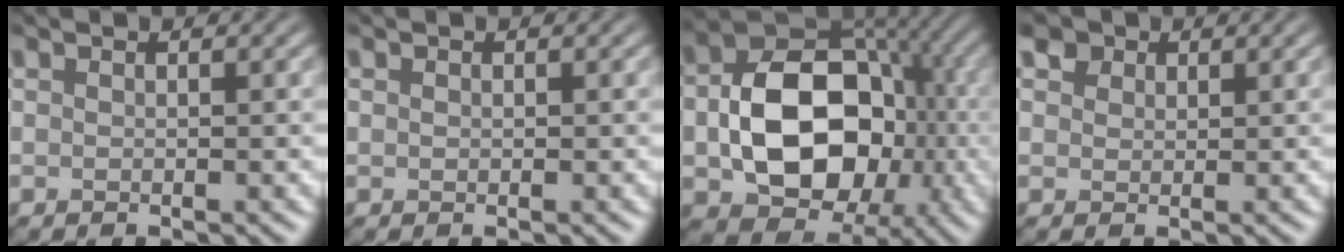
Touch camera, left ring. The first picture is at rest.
{"total": 0.0}
{"total": 11.7, "force": [-2.8, 8.2, 7.9], "torque": [-0.116, 0.005, -0.055]}
{"total": 3.3, "force": [1.9, 2.2, 1.4], "torque": [-0.042, 0.002, 0.031]}